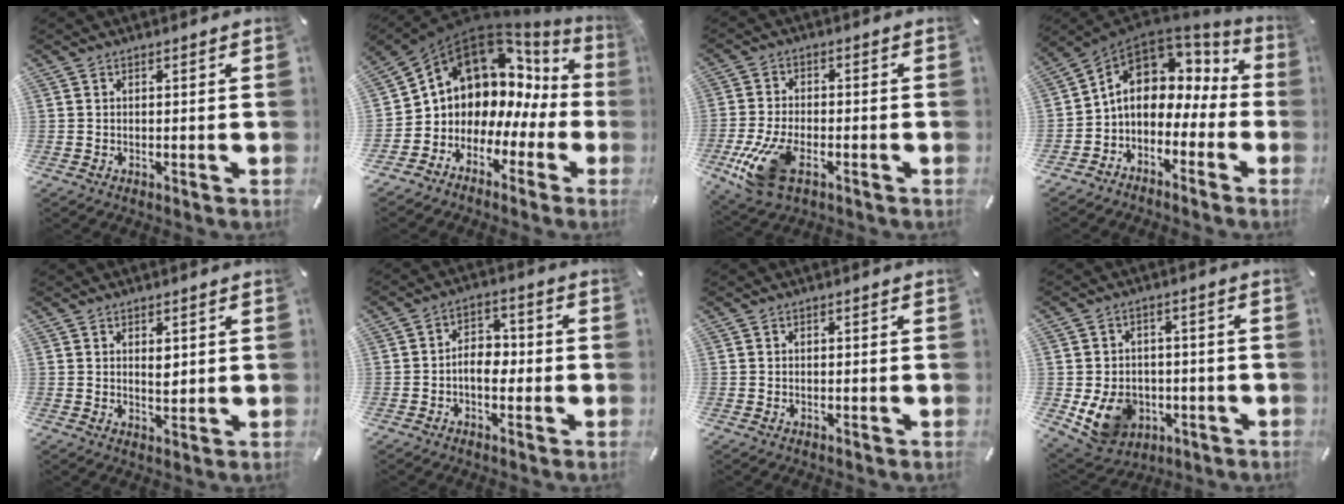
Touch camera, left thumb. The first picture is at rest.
{"total": 10.1, "force": [5.8, 7.6, 3.3], "torque": [-0.075, -0.066, 0.112]}
{"total": 11.9, "force": [-4.9, 6.2, 8.9], "torque": [-0.196, 0.003, -0.088]}
{"total": 9.2, "force": [1.7, 7.3, 5.4], "torque": [-0.104, -0.010, 0.031]}
{"total": 2.9, "force": [1.2, 1.7, 2.1], "torque": [-0.028, -0.003, 0.017]}
{"total": 6.0, "force": [-1.4, 4.1, 4.1], "torque": [-0.065, 0.013, -0.027]}
{"total": 0.0}
{"total": 11.1, "force": [-3.1, 9.1, 5.5], "torque": [-0.120, 0.014, -0.050]}